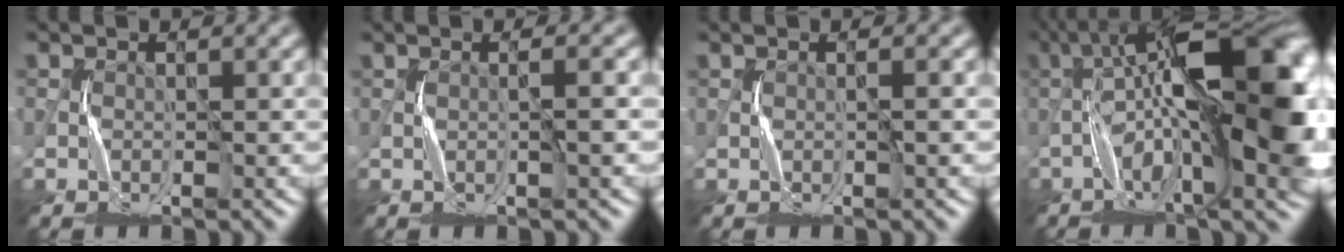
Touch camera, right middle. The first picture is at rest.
{"total": 2.7, "force": [0.4, 0.8, 2.6], "torque": [-0.020, 0.011, -0.010]}
{"total": 1.1, "force": [0.2, 0.1, 1.1], "torque": [-0.015, -0.003, -0.001]}
{"total": 18.6, "force": [-1.2, 6.2, 17.5], "torque": [-0.288, 0.029, -0.027]}